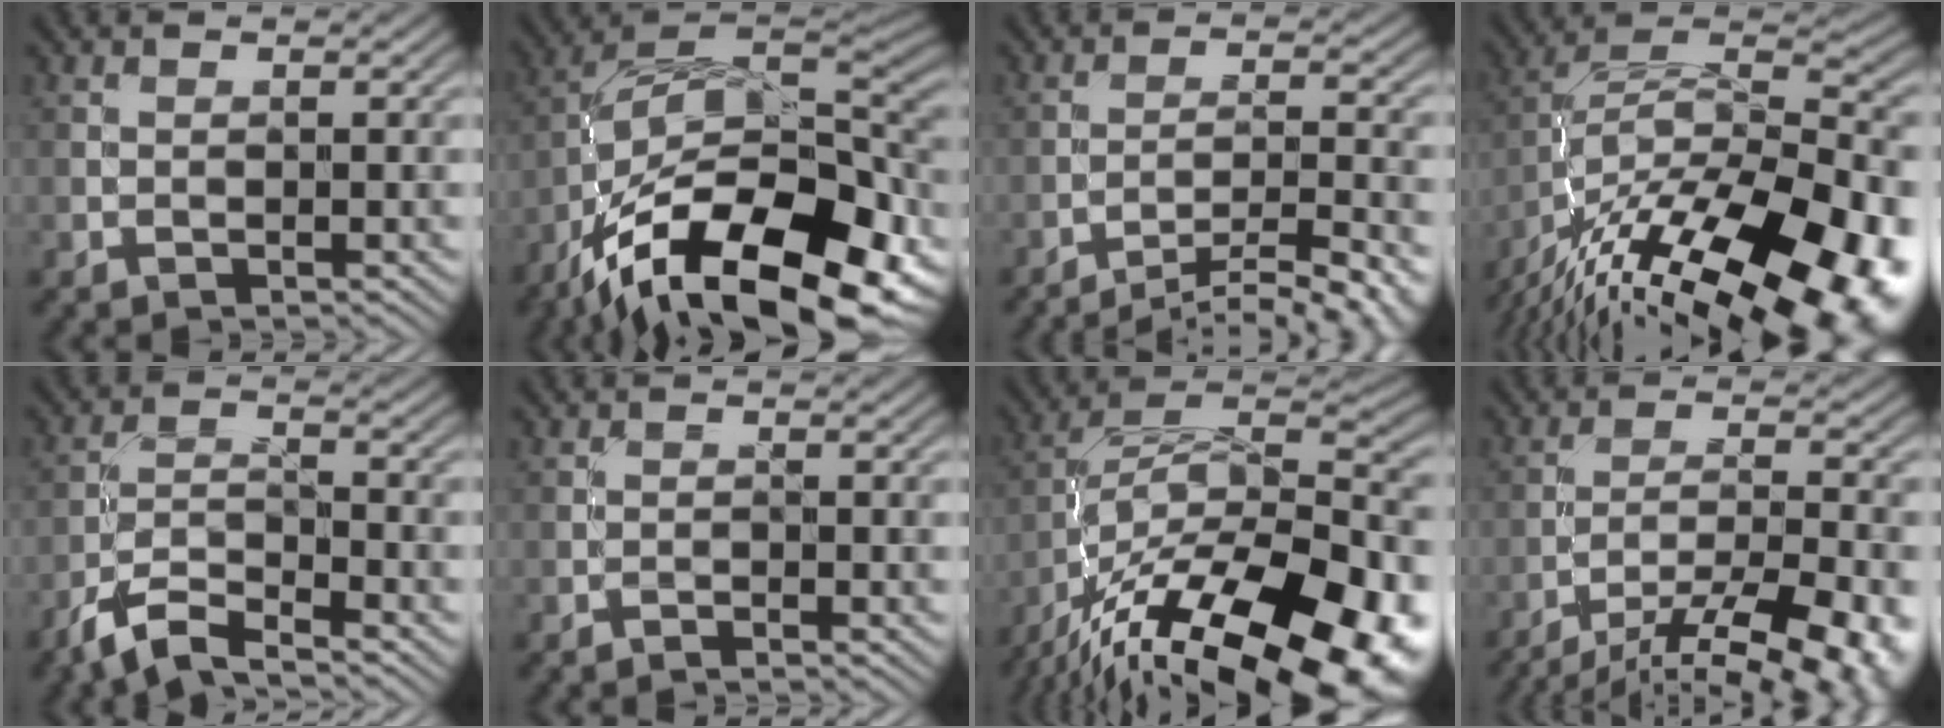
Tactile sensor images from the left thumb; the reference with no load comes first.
{"total": 19.0, "force": [-10.0, 8.7, 13.5], "torque": [-0.248, -0.017, -0.163]}
{"total": 12.2, "force": [-10.2, 2.4, 6.3], "torque": [-0.094, 0.002, -0.135]}
{"total": 20.5, "force": [-13.9, 7.4, 13.1], "torque": [-0.189, -0.015, -0.204]}
{"total": 6.0, "force": [-4.8, 1.4, 3.3], "torque": [-0.070, -0.005, -0.102]}
{"total": 0.7, "force": [-0.6, -0.1, 0.4], "torque": [-0.008, 0.003, -0.014]}
{"total": 20.5, "force": [-13.2, 7.8, 13.6], "torque": [-0.205, -0.021, -0.198]}
{"total": 15.5, "force": [-11.8, 3.9, 9.1], "torque": [-0.142, -0.017, -0.162]}